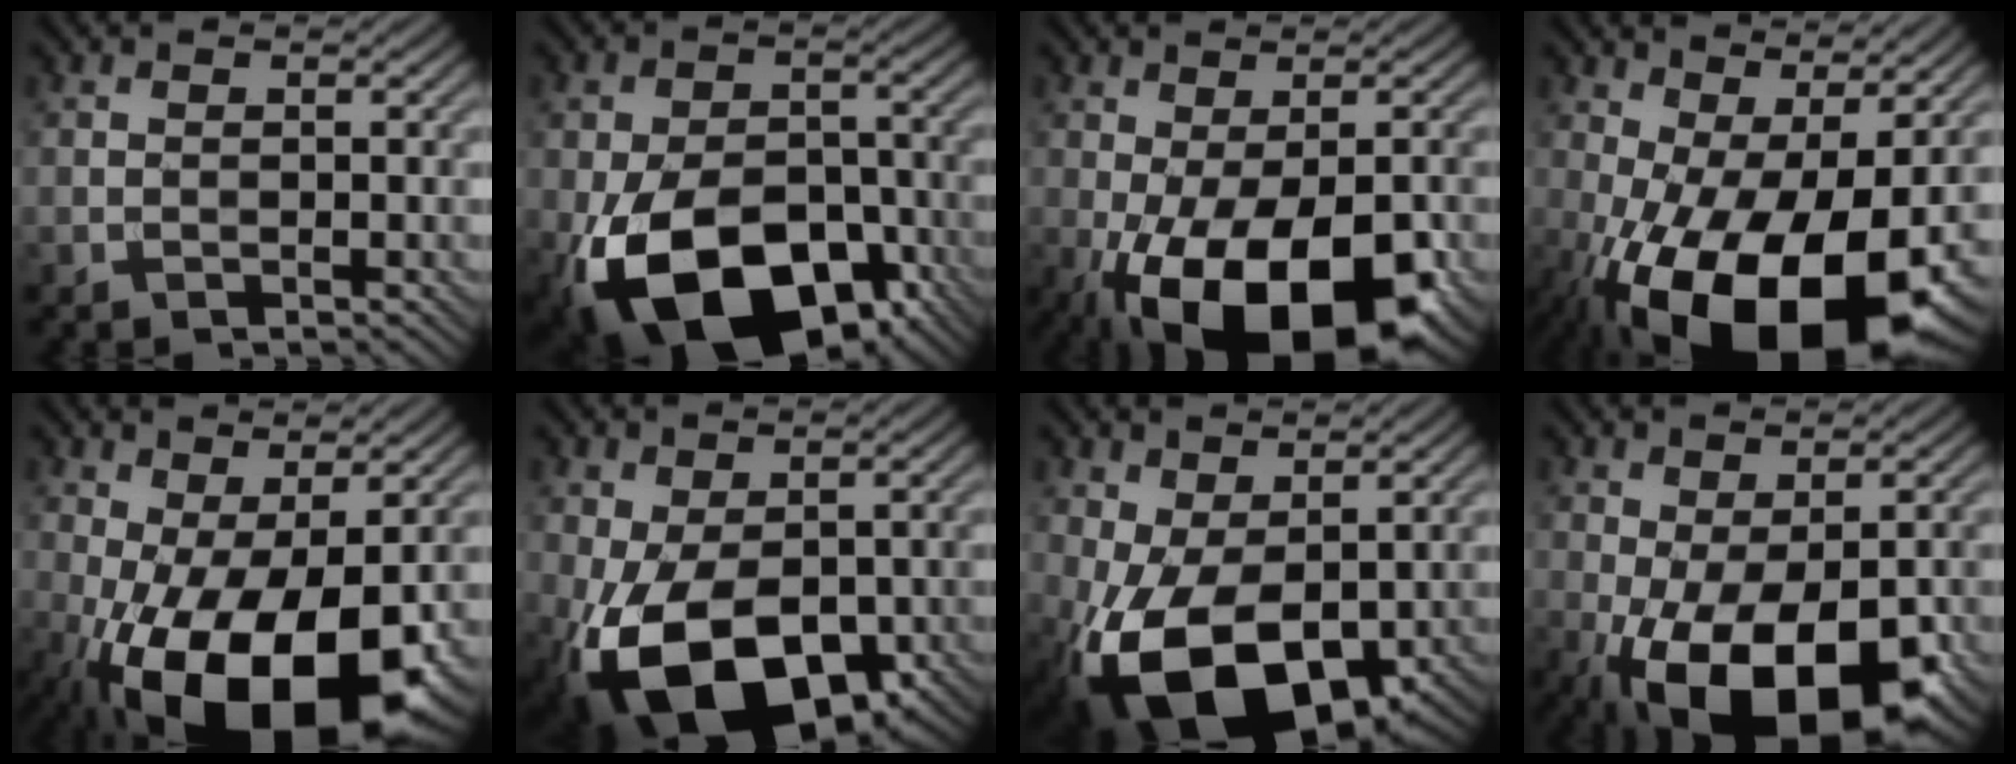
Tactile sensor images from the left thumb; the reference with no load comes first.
{"total": 17.4, "force": [-7.7, 10.8, 11.3], "torque": [-0.215, -0.036, -0.131]}
{"total": 15.5, "force": [-6.8, 7.4, 11.8], "torque": [-0.213, -0.038, -0.089]}
{"total": 20.4, "force": [-6.4, 9.7, 16.7], "torque": [-0.291, -0.028, -0.089]}
{"total": 18.6, "force": [-6.4, 8.9, 15.1], "torque": [-0.275, -0.029, -0.079]}
{"total": 13.9, "force": [-4.3, 8.4, 10.2], "torque": [-0.212, -0.034, -0.058]}
{"total": 14.9, "force": [-2.9, 9.0, 11.5], "torque": [-0.240, -0.026, -0.039]}
{"total": 14.1, "force": [-5.3, 7.1, 10.9], "torque": [-0.203, -0.035, -0.074]}